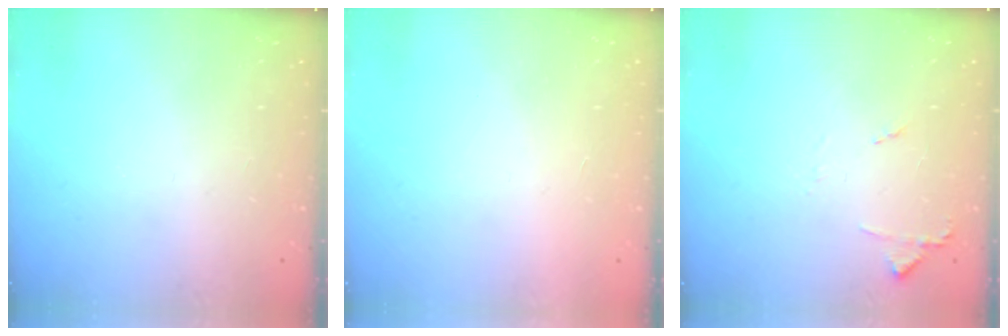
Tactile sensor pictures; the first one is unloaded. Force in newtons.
{"total": 1.5, "press": 1.5, "slide": 0.1}
{"total": 7.8, "press": 7.7, "slide": 0.7}